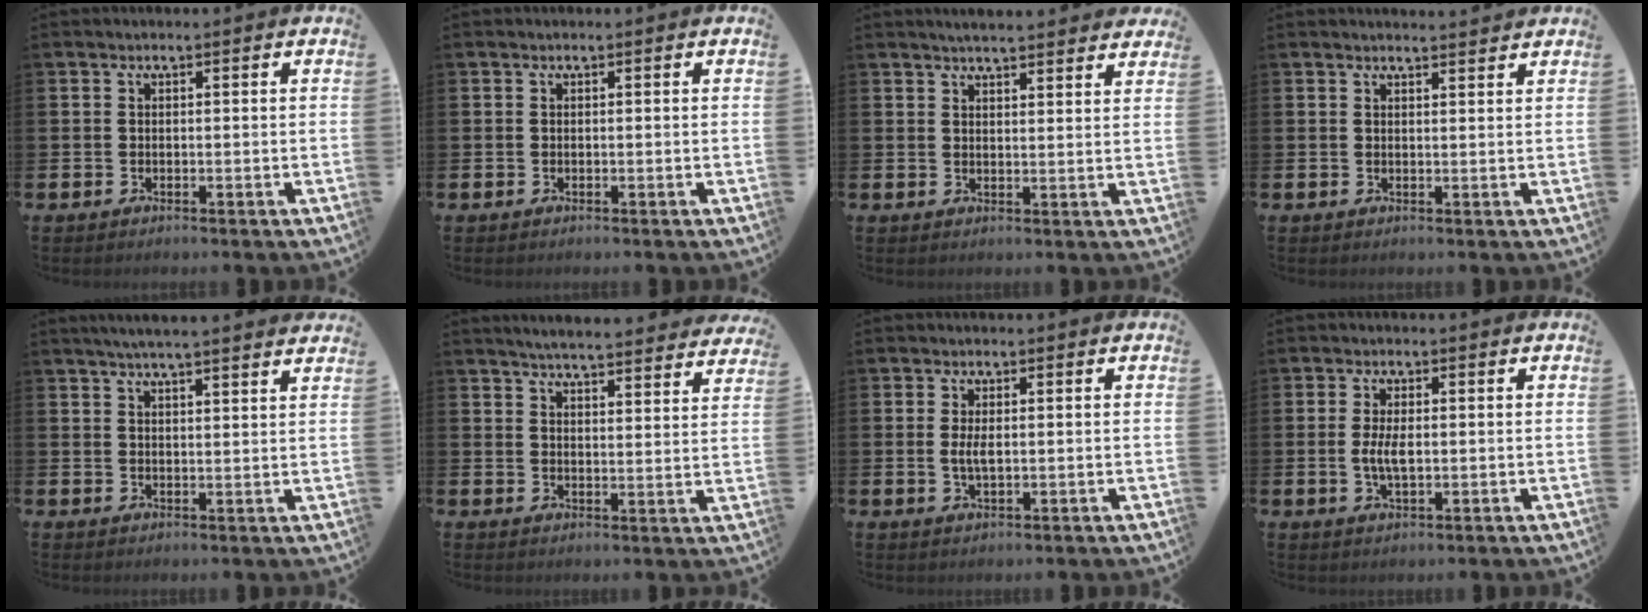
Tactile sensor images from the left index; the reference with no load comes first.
{"total": 0.0}
{"total": 3.7, "force": [3.7, 0.1, 0.6], "torque": [-0.016, -0.017, 0.067]}
{"total": 1.8, "force": [1.8, 0.0, -0.1], "torque": [0.011, -0.012, 0.031]}
{"total": 4.1, "force": [3.9, -0.5, 1.1], "torque": [-0.027, -0.014, 0.070]}
{"total": 5.2, "force": [5.1, 0.1, 0.9], "torque": [-0.022, -0.035, 0.088]}
{"total": 2.6, "force": [0.2, 1.0, 2.3], "torque": [-0.046, 0.003, 0.002]}
{"total": 3.6, "force": [0.0, 1.5, 3.2], "torque": [-0.069, 0.002, -0.004]}